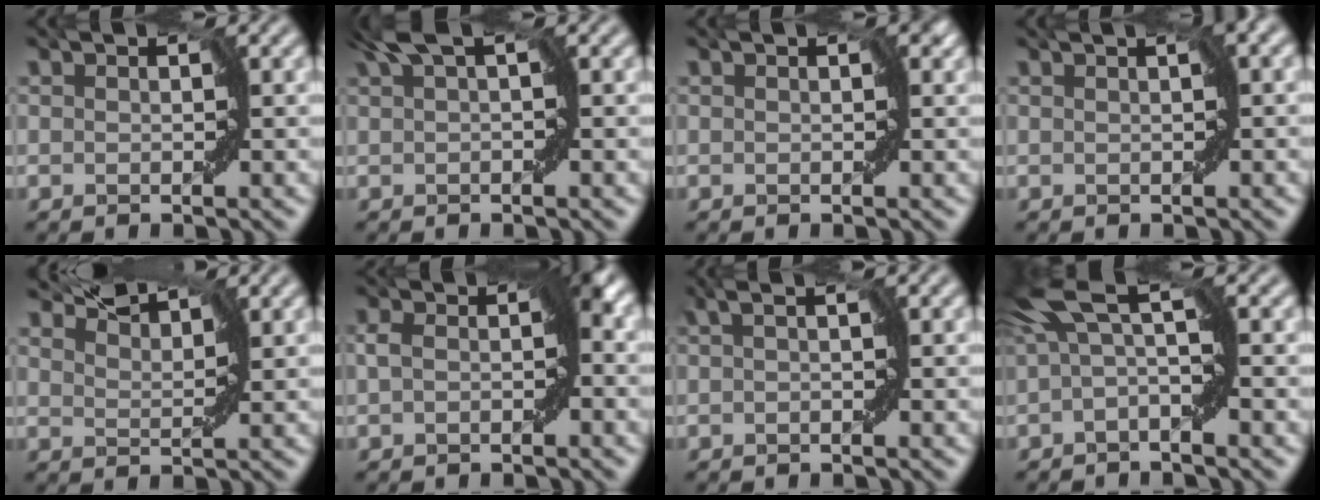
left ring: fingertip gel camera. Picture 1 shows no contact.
{"total": 2.5, "force": [1.3, 0.5, 2.1], "torque": [-0.039, 0.009, 0.017]}
{"total": 0.8, "force": [0.2, 0.4, 0.6], "torque": [-0.008, -0.002, 0.002]}
{"total": 1.1, "force": [0.1, 0.0, 1.1], "torque": [-0.028, 0.000, -0.001]}
{"total": 2.9, "force": [2.9, 0.2, 0.4], "torque": [-0.017, 0.001, 0.055]}
{"total": 3.5, "force": [-0.3, 1.4, 3.2], "torque": [-0.056, 0.007, -0.015]}
{"total": 1.0, "force": [0.2, -0.1, 1.0], "torque": [-0.025, 0.001, 0.001]}
{"total": 4.7, "force": [0.7, 1.0, 4.6], "torque": [-0.090, 0.021, -0.004]}